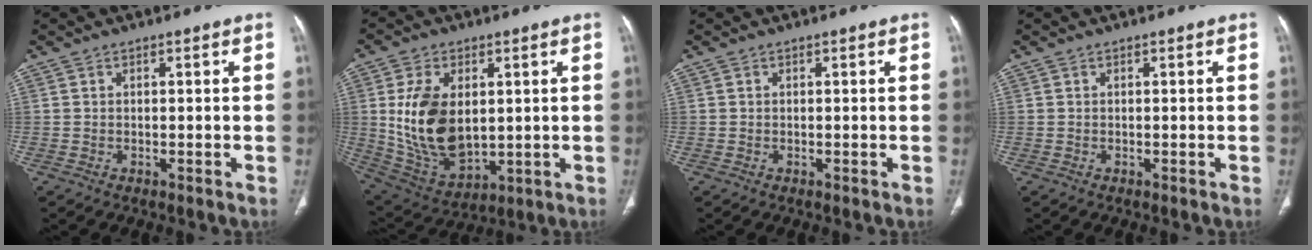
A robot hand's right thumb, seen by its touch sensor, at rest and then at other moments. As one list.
[{"total": 16.3, "force": [1.8, 10.1, 12.7], "torque": [-0.218, -0.017, 0.054]}, {"total": 0.0}, {"total": 0.0}]